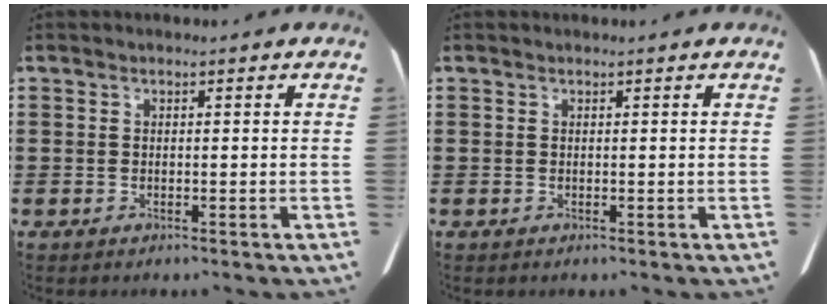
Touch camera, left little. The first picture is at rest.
{"total": 0.0}